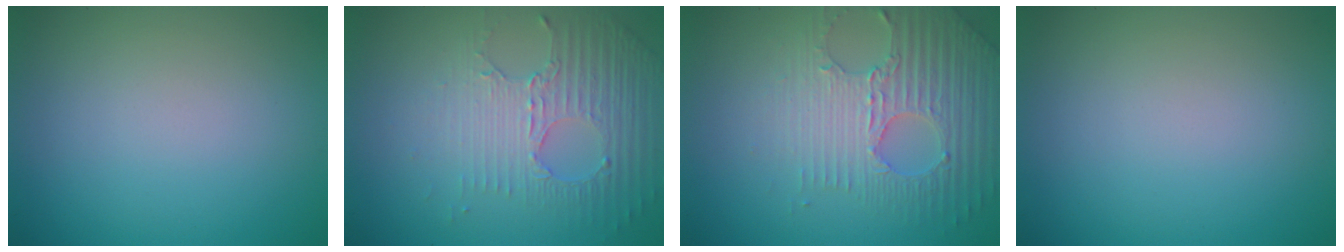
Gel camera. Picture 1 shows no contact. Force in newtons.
{"total": 5.0, "press": 3.2, "slide": 3.8}
{"total": 4.7, "press": 4.2, "slide": 2.1}
{"total": 0.0}